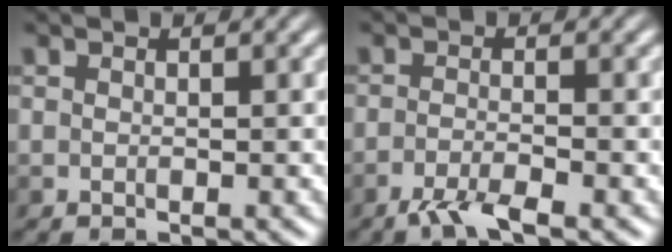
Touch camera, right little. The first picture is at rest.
{"total": 2.9, "force": [-2.0, 0.5, 2.1], "torque": [-0.040, -0.004, -0.046]}